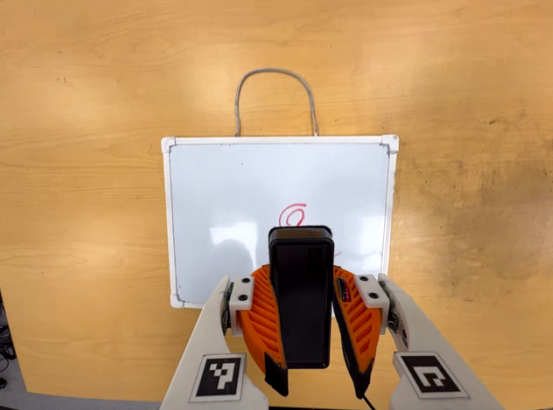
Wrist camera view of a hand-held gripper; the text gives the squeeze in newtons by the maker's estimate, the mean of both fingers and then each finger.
{"total": 10.4, "left": 8.5, "right": 12.2}